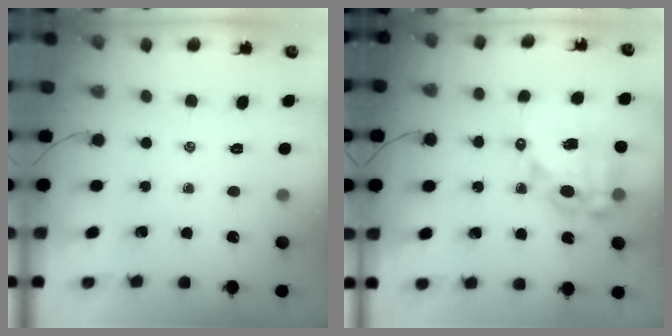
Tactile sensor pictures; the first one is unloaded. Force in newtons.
{"total": 15.8, "press": 15.5, "slide": 3.1}